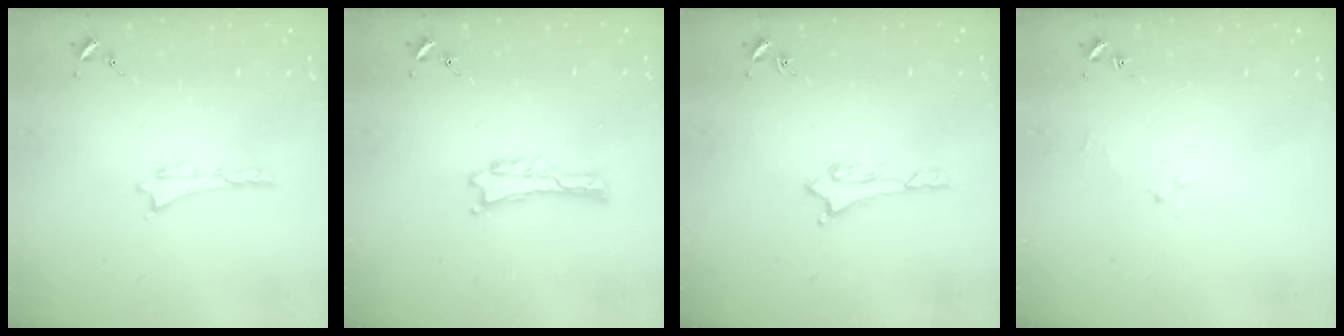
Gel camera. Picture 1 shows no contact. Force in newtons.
{"total": 0.0}
{"total": 1.1, "press": 1.1, "slide": 0.1}
{"total": 1.7, "press": 1.6, "slide": 0.3}